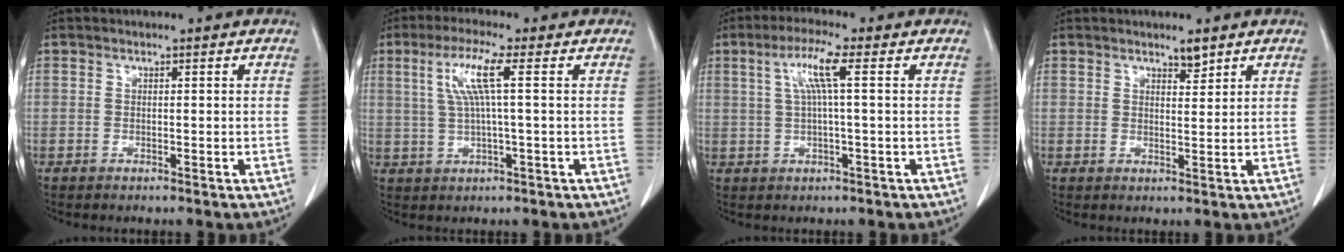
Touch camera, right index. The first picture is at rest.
{"total": 6.5, "force": [1.8, -0.4, 6.2], "torque": [-0.129, 0.012, 0.040]}
{"total": 5.7, "force": [1.5, -0.2, 5.5], "torque": [-0.109, 0.013, 0.033]}
{"total": 2.1, "force": [1.7, 0.5, 1.1], "torque": [-0.021, -0.004, 0.029]}